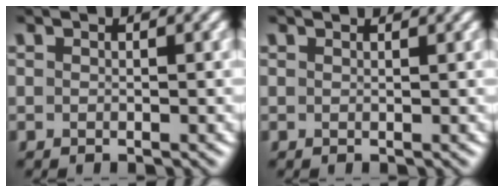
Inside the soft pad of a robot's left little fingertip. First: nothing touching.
{"total": 1.0, "force": [1.0, 0.1, 0.2], "torque": [-0.006, -0.005, 0.008]}